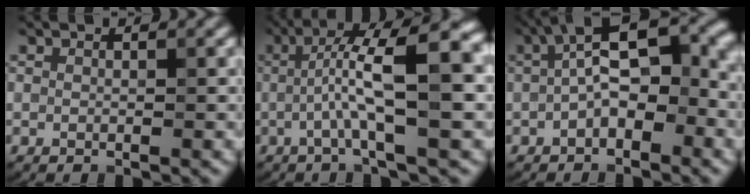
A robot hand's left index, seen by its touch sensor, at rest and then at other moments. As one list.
[{"total": 9.7, "force": [0.0, 2.1, 9.4], "torque": [-0.144, 0.023, -0.007]}, {"total": 7.9, "force": [-0.3, 3.5, 7.0], "torque": [-0.119, 0.028, -0.021]}]